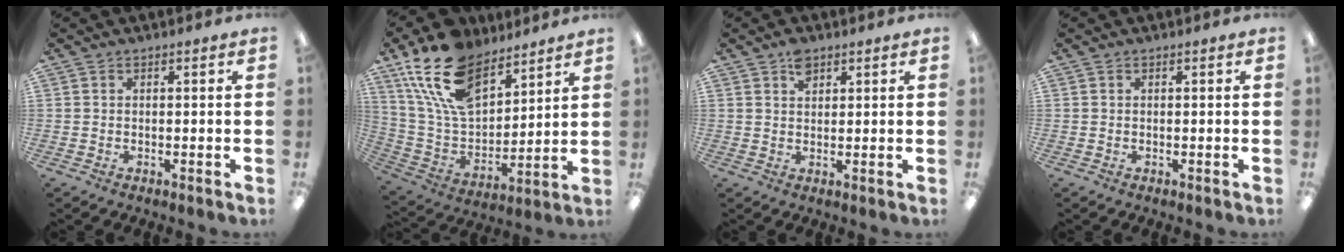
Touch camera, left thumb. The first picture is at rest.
{"total": 20.0, "force": [13.0, 10.7, 10.9], "torque": [-0.237, -0.059, 0.239]}
{"total": 3.3, "force": [2.1, 2.0, 1.6], "torque": [-0.020, -0.007, 0.036]}
{"total": 0.0}